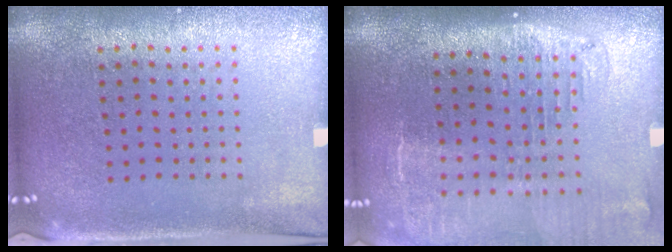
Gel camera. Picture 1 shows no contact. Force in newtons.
{"total": 2.3, "press": 1.9, "slide": 1.4}